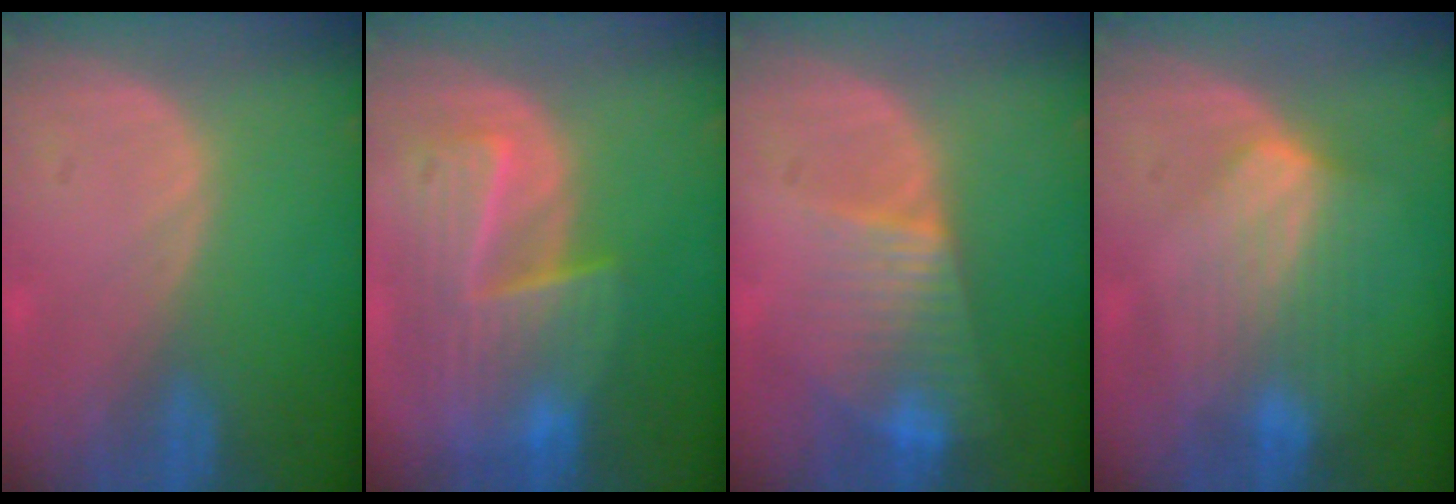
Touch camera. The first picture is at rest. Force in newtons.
{"total": 9.9, "press": 8.6, "slide": 5.0}
{"total": 7.9, "press": 6.7, "slide": 4.3}
{"total": 7.4, "press": 6.6, "slide": 3.2}